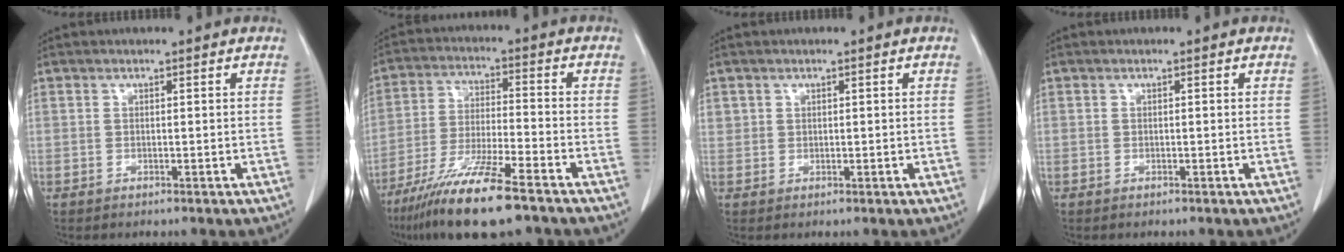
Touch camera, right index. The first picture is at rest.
{"total": 14.0, "force": [-9.8, 1.0, 9.9], "torque": [-0.195, -0.041, -0.176]}
{"total": 1.3, "force": [0.6, 1.2, 0.1], "torque": [0.010, 0.006, 0.010]}
{"total": 0.0}